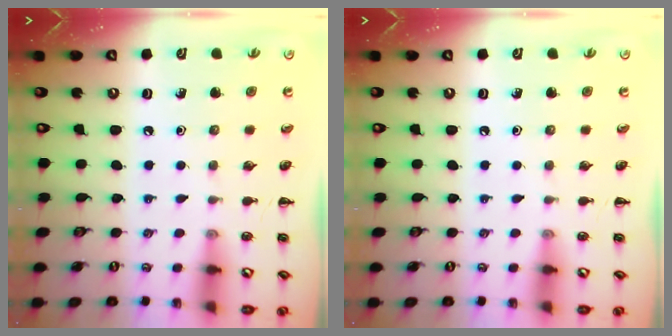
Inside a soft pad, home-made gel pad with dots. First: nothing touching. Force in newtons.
{"total": 0.0}